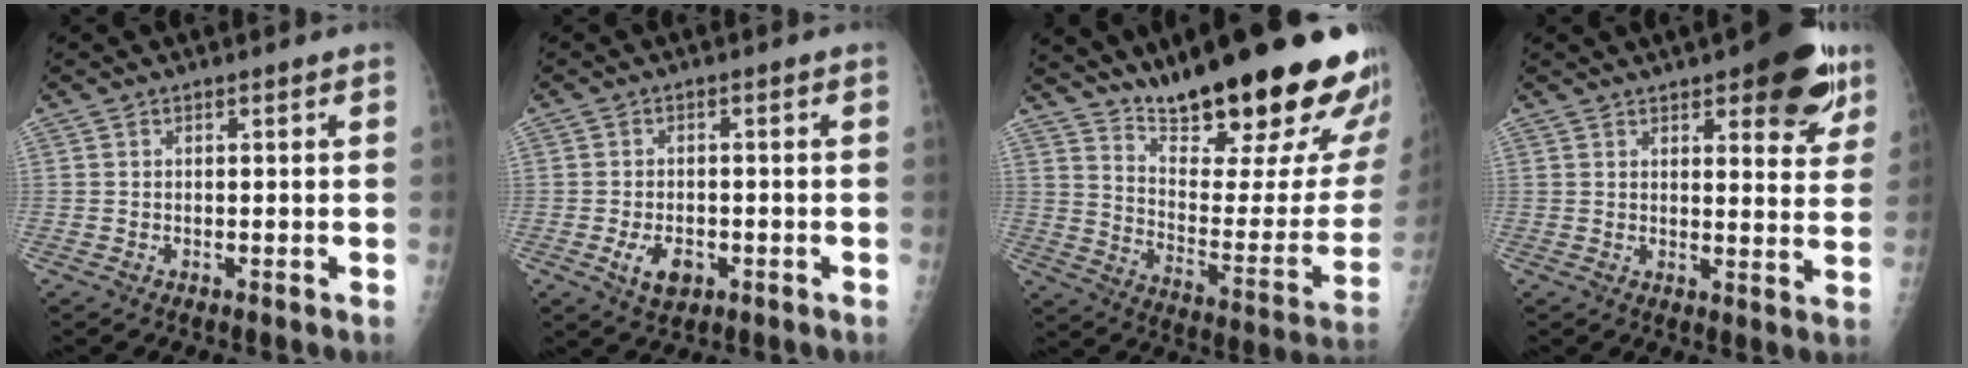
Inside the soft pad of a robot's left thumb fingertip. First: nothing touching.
{"total": 5.0, "force": [-1.8, 3.2, 3.3], "torque": [-0.052, 0.000, -0.025]}
{"total": 29.4, "force": [21.7, 6.3, 18.8], "torque": [-0.241, -0.123, 0.319]}
{"total": 13.2, "force": [7.6, 4.9, 9.7], "torque": [-0.076, -0.031, 0.094]}